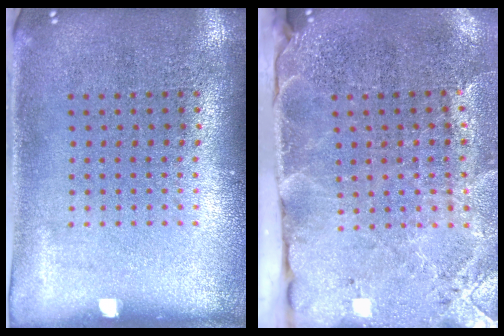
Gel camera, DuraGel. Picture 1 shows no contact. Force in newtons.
{"total": 4.1, "press": 3.3, "slide": 2.5}